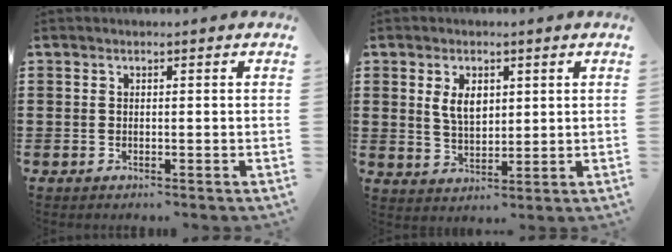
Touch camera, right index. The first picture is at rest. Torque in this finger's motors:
{"motor_torque": [0.35, 0.34, 0.19, 0.04]}